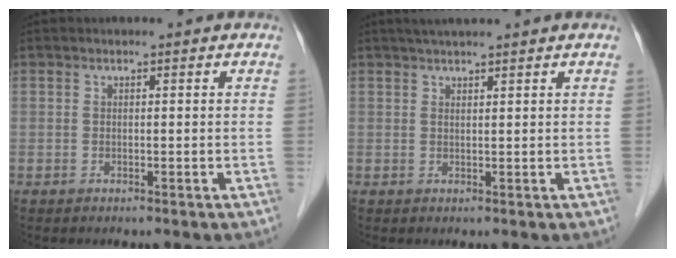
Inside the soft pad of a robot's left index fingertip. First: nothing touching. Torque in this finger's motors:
{"motor_torque": [-0.13, -0.23, 0.21, 0.05]}